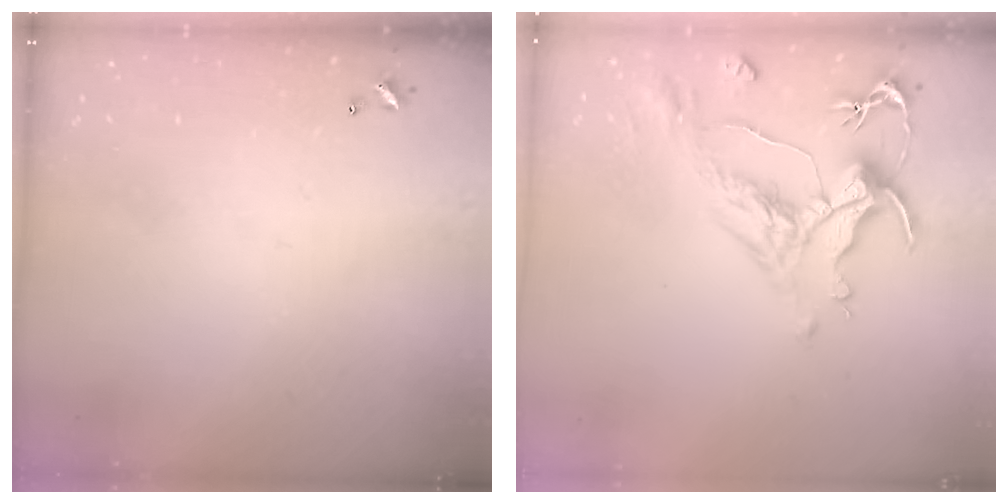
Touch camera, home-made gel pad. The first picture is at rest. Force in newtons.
{"total": 2.0, "press": 1.5, "slide": 1.4}